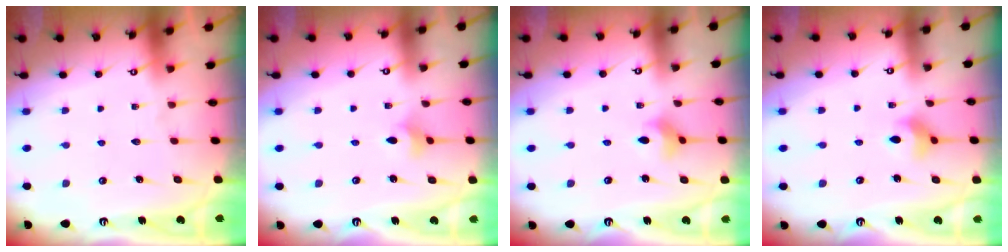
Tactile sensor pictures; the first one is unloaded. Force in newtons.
{"total": 2.9, "press": 2.8, "slide": 0.6}
{"total": 3.4, "press": 3.4, "slide": 0.5}
{"total": 6.1, "press": 5.9, "slide": 1.8}